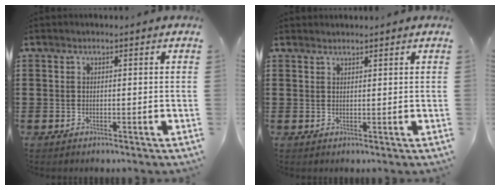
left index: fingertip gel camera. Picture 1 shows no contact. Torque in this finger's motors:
{"motor_torque": [0.05, -0.18, 0.00, -0.01]}